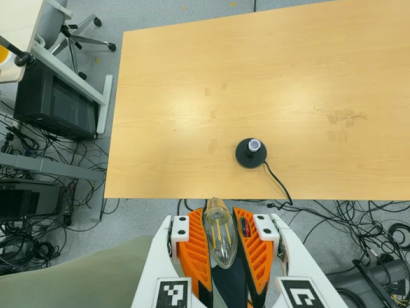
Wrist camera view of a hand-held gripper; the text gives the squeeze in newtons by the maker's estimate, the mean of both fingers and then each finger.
{"total": 19.8, "left": 21.0, "right": 18.7}